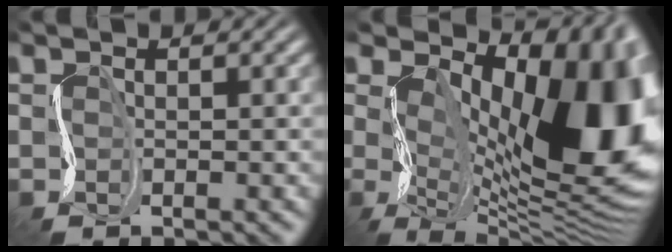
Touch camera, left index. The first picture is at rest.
{"total": 12.9, "force": [1.5, 6.4, 11.1], "torque": [-0.130, -0.022, 0.020]}